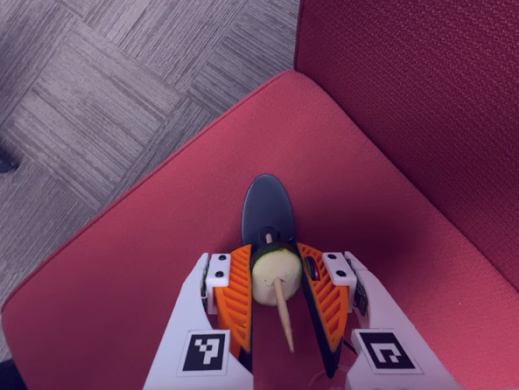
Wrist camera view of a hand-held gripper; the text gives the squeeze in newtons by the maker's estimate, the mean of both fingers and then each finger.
{"total": 9.8, "left": 10.5, "right": 9.1}